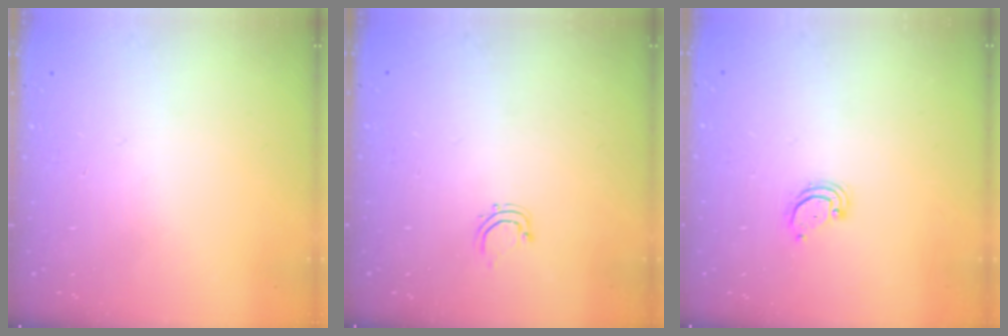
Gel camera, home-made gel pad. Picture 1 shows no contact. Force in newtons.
{"total": 2.8, "press": 2.8, "slide": 0.5}
{"total": 2.3, "press": 2.3, "slide": 0.2}